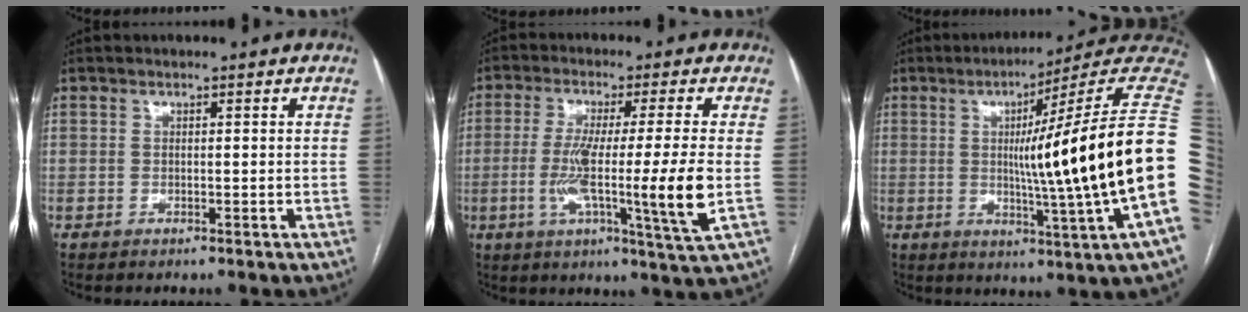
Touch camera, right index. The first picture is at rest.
{"total": 13.6, "force": [-2.1, -1.2, 13.4], "torque": [-0.246, -0.028, -0.044]}
{"total": 24.8, "force": [0.5, -2.2, 24.7], "torque": [-0.236, 0.002, -0.015]}